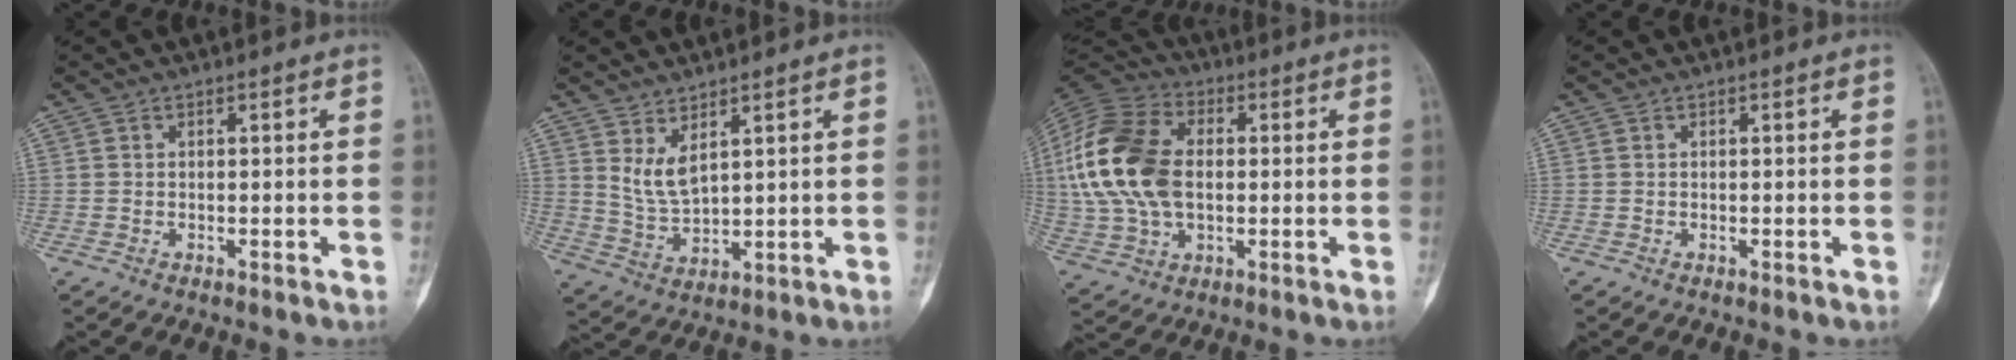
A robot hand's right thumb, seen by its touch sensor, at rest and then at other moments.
{"total": 5.6, "force": [3.1, 2.3, 4.1], "torque": [-0.077, -0.035, 0.073]}
{"total": 20.2, "force": [1.1, 13.0, 15.4], "torque": [-0.320, 0.012, 0.021]}
{"total": 0.0}